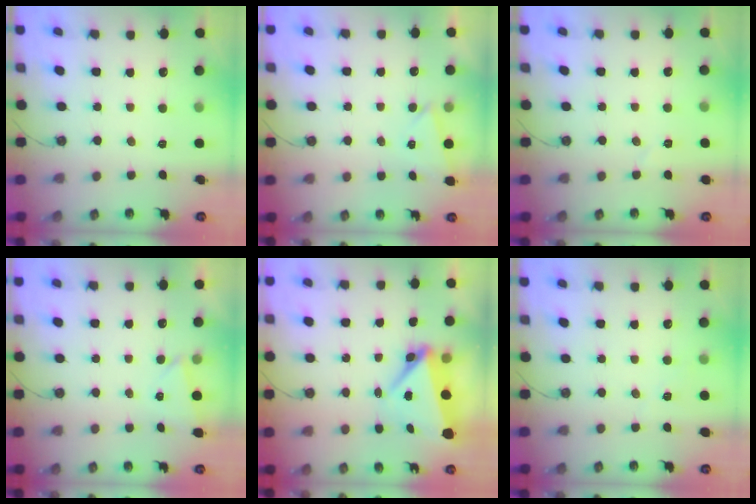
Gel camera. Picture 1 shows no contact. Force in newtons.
{"total": 2.8, "press": 1.5, "slide": 2.3}
{"total": 3.4, "press": 3.2, "slide": 1.1}
{"total": 2.8, "press": 1.9, "slide": 2.0}
{"total": 8.2, "press": 6.8, "slide": 4.6}
{"total": 5.3, "press": 5.0, "slide": 1.7}